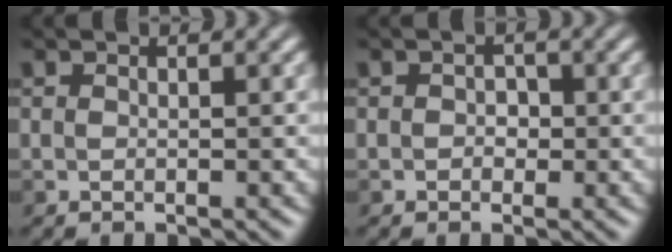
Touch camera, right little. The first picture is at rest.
{"total": 1.9, "force": [0.3, 1.7, 0.8], "torque": [0.013, 0.006, -0.014]}